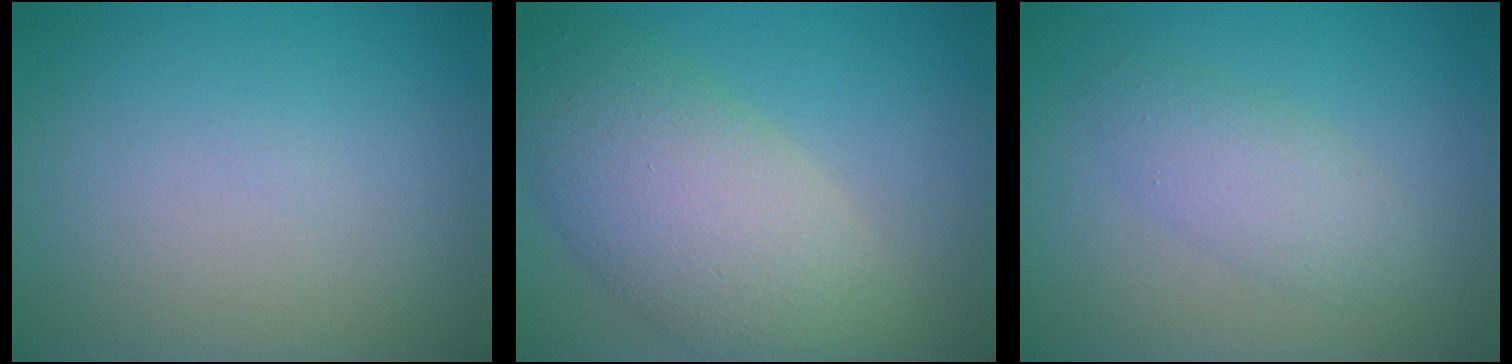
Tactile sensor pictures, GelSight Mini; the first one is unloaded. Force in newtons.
{"total": 8.6, "press": 8.6, "slide": 0.8}
{"total": 2.6, "press": 2.6, "slide": 0.1}